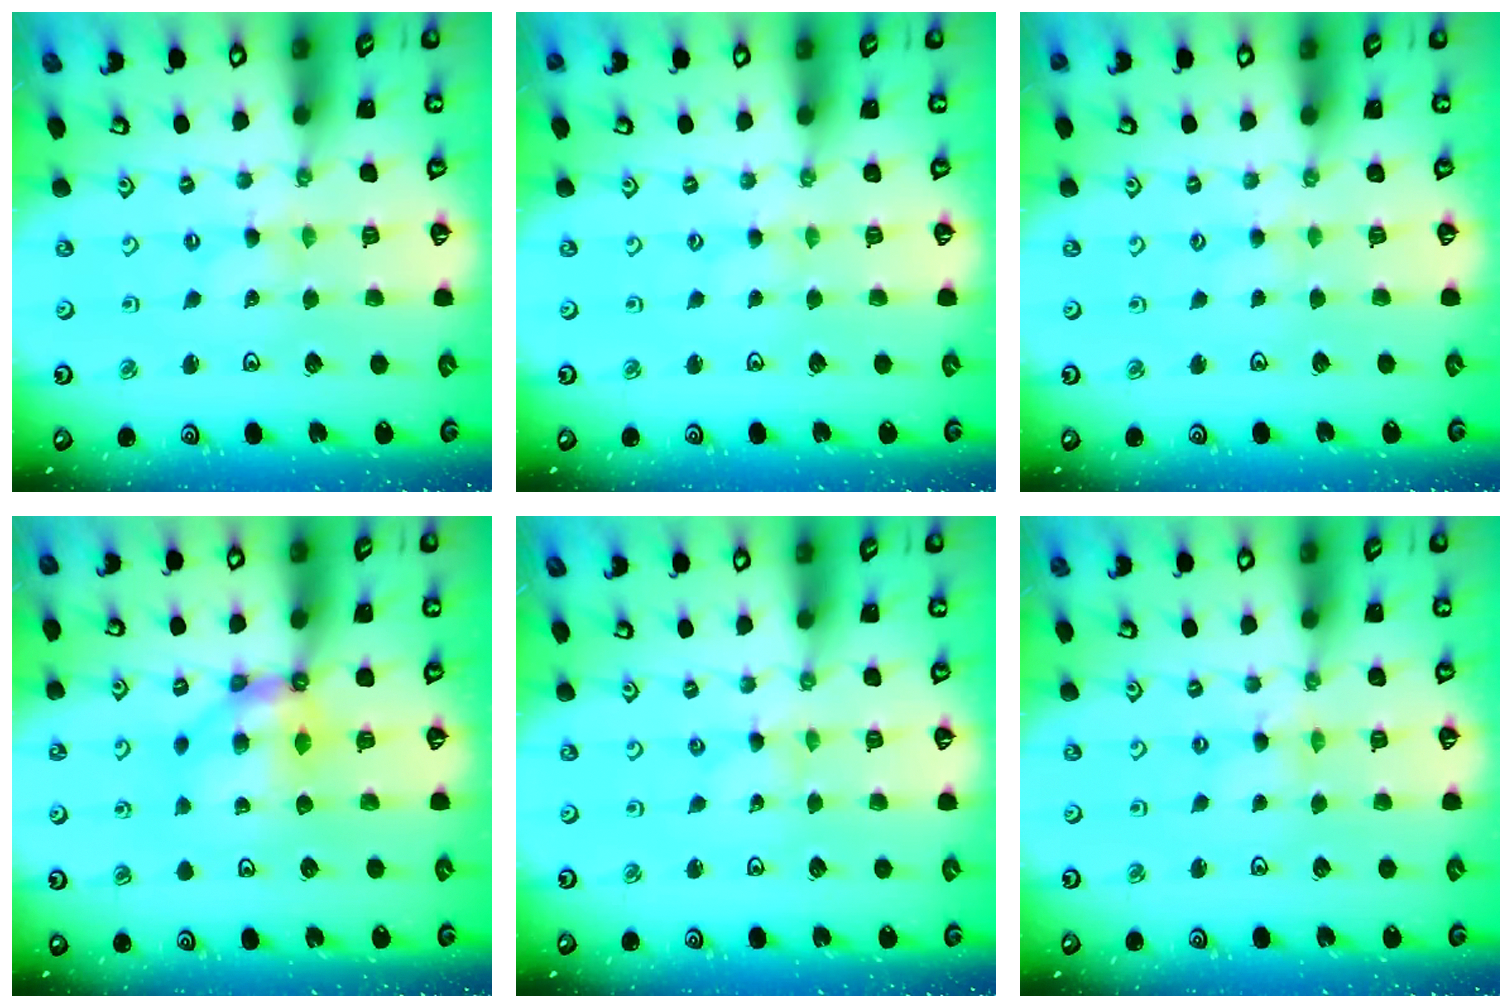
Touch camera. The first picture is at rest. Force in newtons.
{"total": 0.0}
{"total": 1.7, "press": 1.6, "slide": 0.3}
{"total": 7.1, "press": 7.1, "slide": 0.2}
{"total": 0.0}
{"total": 0.0}